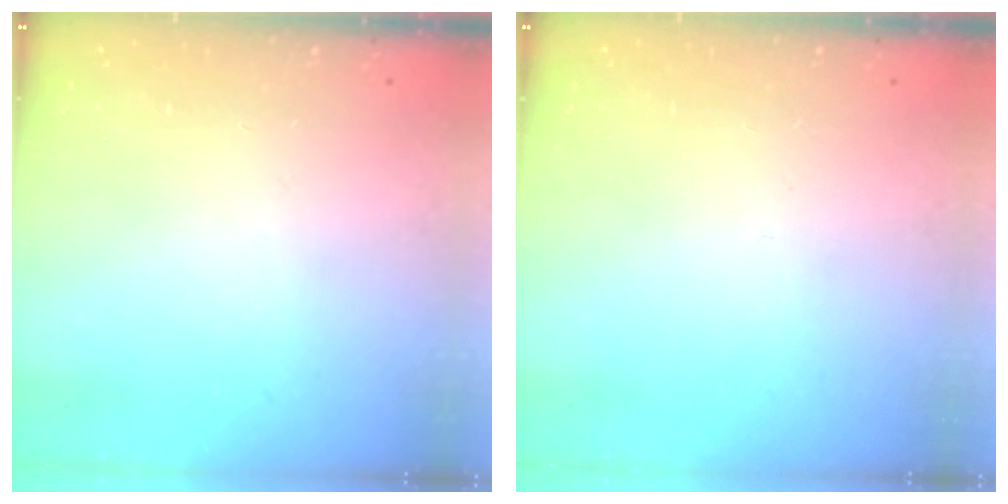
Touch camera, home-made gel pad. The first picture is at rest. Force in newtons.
{"total": 0.0}